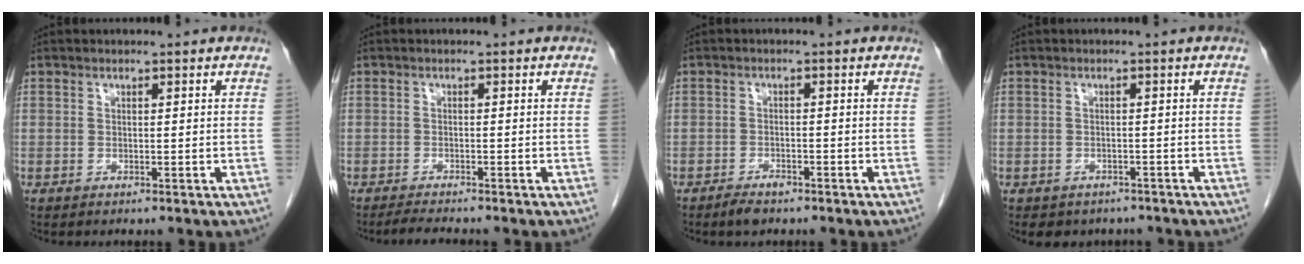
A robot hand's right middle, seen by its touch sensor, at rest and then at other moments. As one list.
[{"total": 2.6, "force": [-2.4, -0.2, 0.9], "torque": [-0.027, -0.013, -0.041]}, {"total": 2.5, "force": [-2.0, 0.8, 1.3], "torque": [-0.026, -0.002, -0.031]}, {"total": 4.7, "force": [-3.9, 2.7, 0.5], "torque": [-0.002, 0.008, -0.047]}]